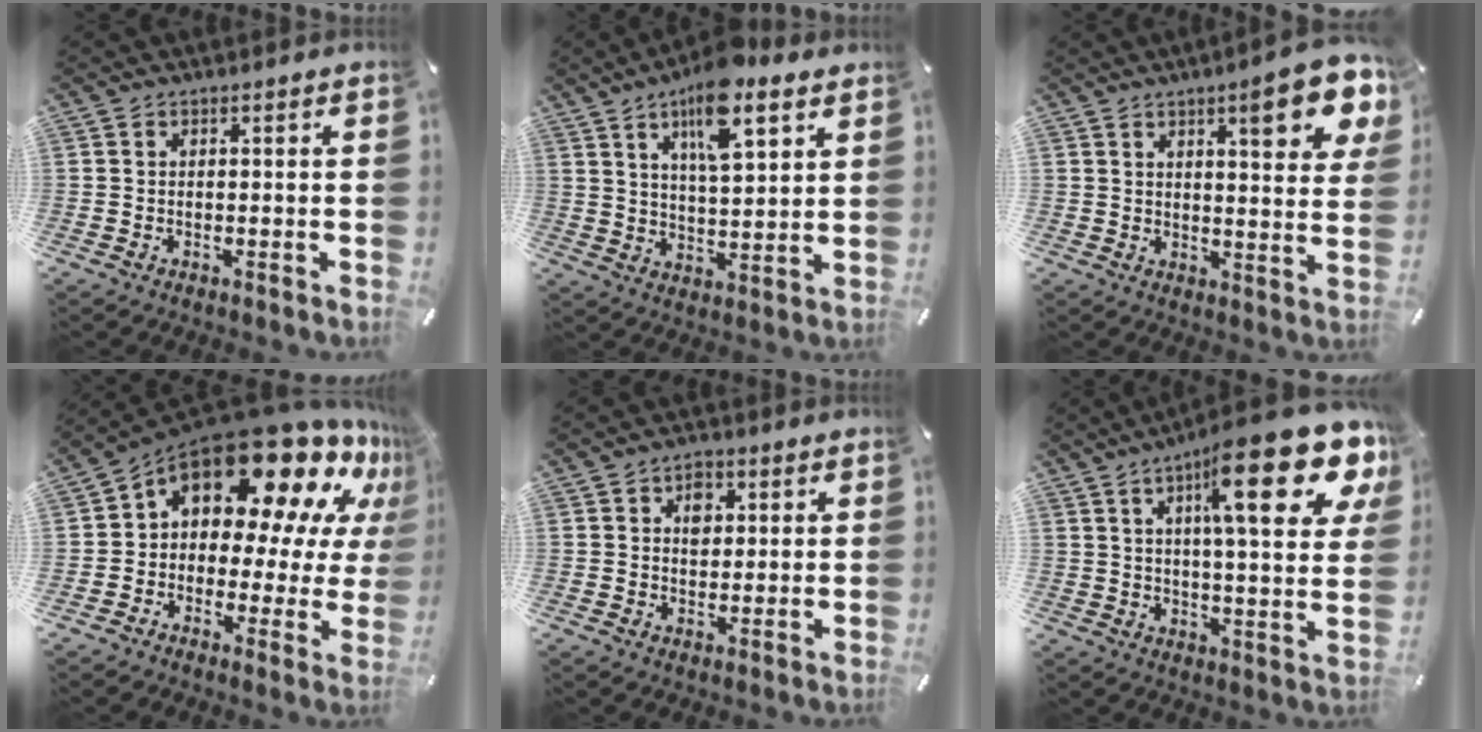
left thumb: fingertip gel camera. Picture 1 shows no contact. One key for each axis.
{"total": 13.5, "fx": 8.5, "fy": 4.7, "fz": 9.3, "tx": -0.149, "ty": -0.032, "tz": 0.144}
{"total": 13.2, "fx": 7.4, "fy": 3.9, "fz": 10.2, "tx": -0.133, "ty": -0.036, "tz": 0.116}
{"total": 20.1, "fx": 12.6, "fy": 10.4, "fz": 11.7, "tx": -0.182, "ty": -0.106, "tz": 0.213}
{"total": 4.5, "fx": 1.3, "fy": 3.6, "fz": 2.5, "tx": -0.023, "ty": -0.004, "tz": 0.015}
{"total": 23.0, "fx": 11.6, "fy": 7.3, "fz": 18.4, "tx": -0.265, "ty": -0.057, "tz": 0.174}